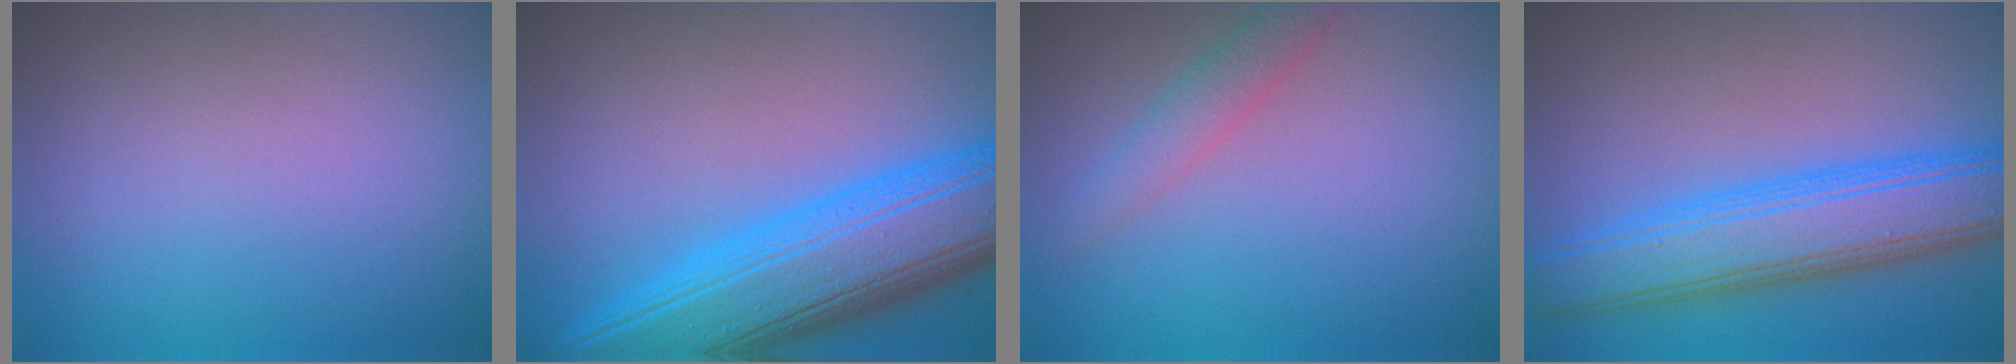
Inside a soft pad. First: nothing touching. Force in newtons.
{"total": 10.6, "press": 10.6, "slide": 0.2}
{"total": 2.1, "press": 2.1, "slide": 0.1}
{"total": 7.5, "press": 7.5, "slide": 0.2}